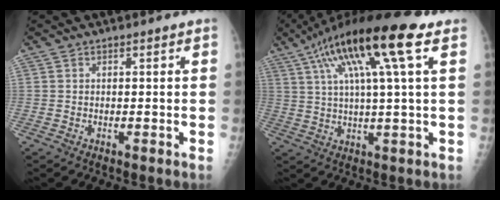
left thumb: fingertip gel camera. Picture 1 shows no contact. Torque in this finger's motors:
{"motor_torque": [0.33, 0.87, 1.83, -0.93, 0.64]}